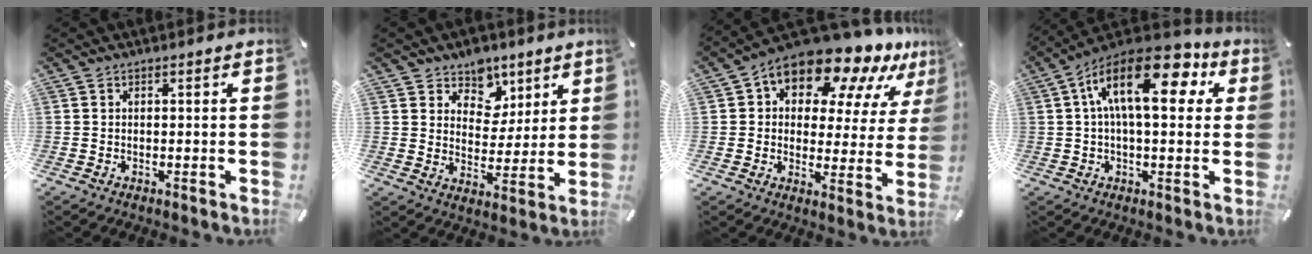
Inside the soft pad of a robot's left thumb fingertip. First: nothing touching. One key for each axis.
{"total": 8.4, "fx": 5.0, "fy": 6.7, "fz": 0.8, "tx": -0.018, "ty": -0.044, "tz": 0.094}
{"total": 15.1, "fx": 11.4, "fy": 6.6, "fz": 7.4, "tx": -0.122, "ty": -0.091, "tz": 0.192}
{"total": 17.8, "fx": 5.8, "fy": 8.5, "fz": 14.5, "tx": -0.257, "ty": -0.031, "tz": 0.089}